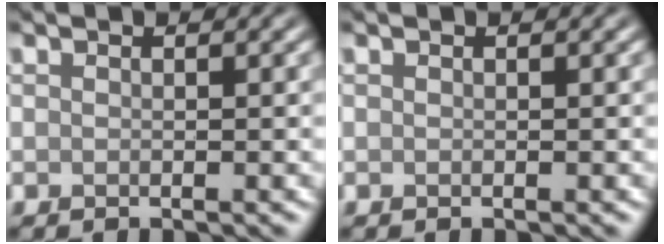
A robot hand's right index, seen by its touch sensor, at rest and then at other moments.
{"total": 0.0}